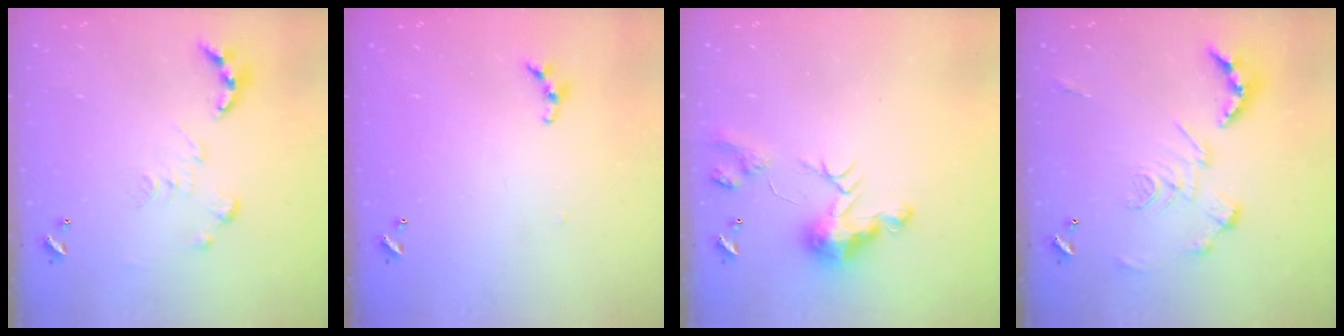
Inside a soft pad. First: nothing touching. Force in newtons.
{"total": 4.9, "press": 4.8, "slide": 0.2}
{"total": 11.0, "press": 11.0, "slide": 0.7}
{"total": 2.9, "press": 2.3, "slide": 1.7}